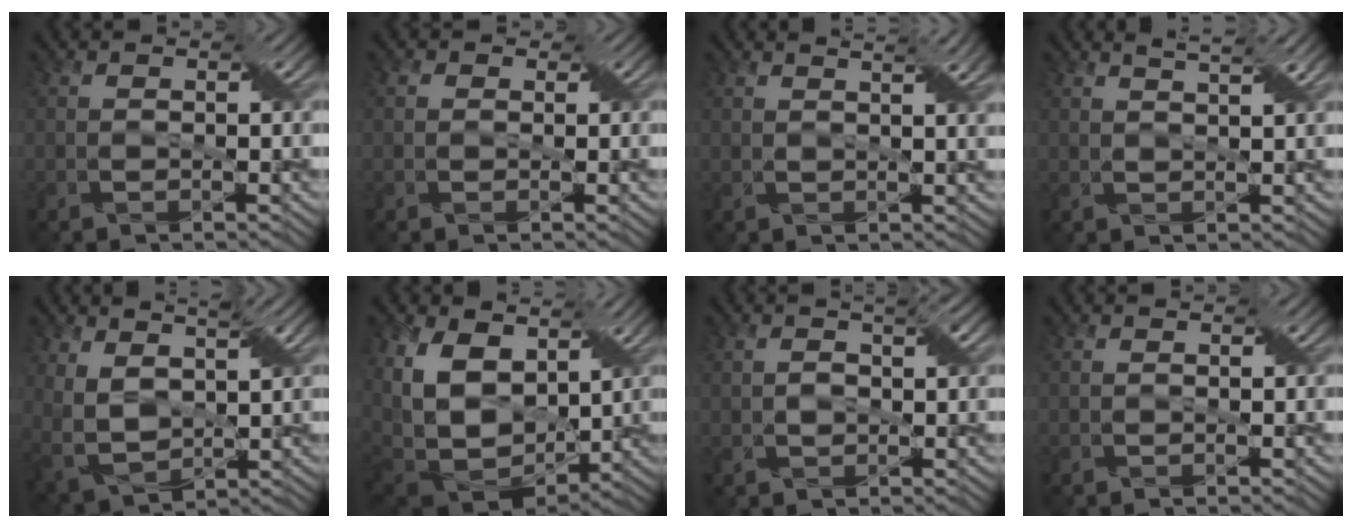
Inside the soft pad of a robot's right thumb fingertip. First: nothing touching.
{"total": 1.1, "force": [0.4, 1.1, 0.2], "torque": [-0.002, -0.001, -0.001]}
{"total": 4.4, "force": [2.8, 1.1, 3.2], "torque": [-0.042, 0.013, 0.025]}
{"total": 3.3, "force": [2.4, 0.5, 2.3], "torque": [-0.031, 0.005, 0.031]}
{"total": 6.8, "force": [3.4, 3.5, 4.7], "torque": [-0.128, -0.002, 0.068]}
{"total": 13.7, "force": [4.5, 8.9, 9.4], "torque": [-0.238, 0.004, 0.091]}
{"total": 2.9, "force": [0.7, 1.3, 2.5], "torque": [-0.049, 0.009, 0.012]}
{"total": 0.0}